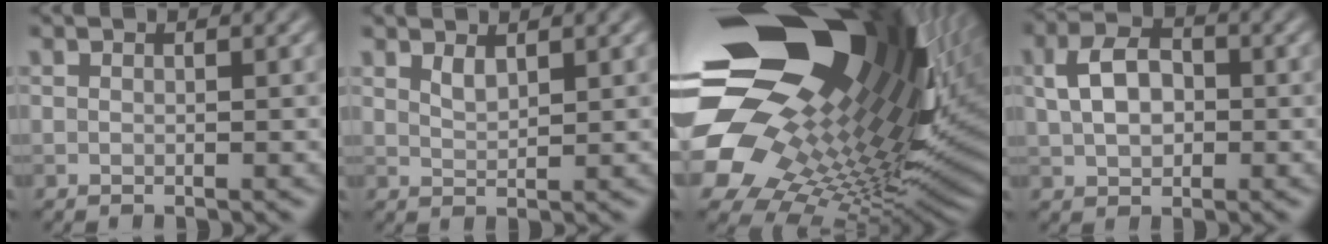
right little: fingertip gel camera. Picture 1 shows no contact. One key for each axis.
{"total": 1.3, "fx": 1.0, "fy": 0.4, "fz": 0.7, "tx": -0.016, "ty": -0.002, "tz": 0.022}
{"total": 19.7, "fx": 6.8, "fy": 11.3, "fz": 14.7, "tx": -0.272, "ty": -0.021, "tz": 0.150}
{"total": 4.5, "fx": 0.6, "fy": 3.1, "fz": 3.2, "tx": -0.063, "ty": 0.008, "tz": 0.005}